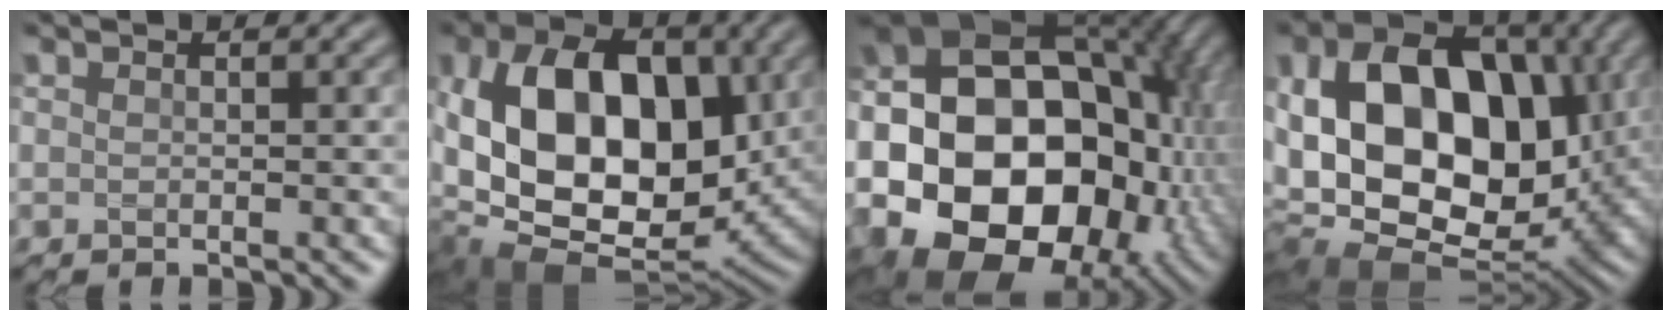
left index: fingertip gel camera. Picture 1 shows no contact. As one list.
[{"total": 14.5, "force": [1.2, 9.4, 11.0], "torque": [-0.186, 0.001, 0.021]}, {"total": 23.3, "force": [-4.3, 18.9, 13.0], "torque": [-0.244, -0.007, -0.103]}, {"total": 18.8, "force": [0.3, 13.0, 13.5], "torque": [-0.268, -0.017, 0.028]}]